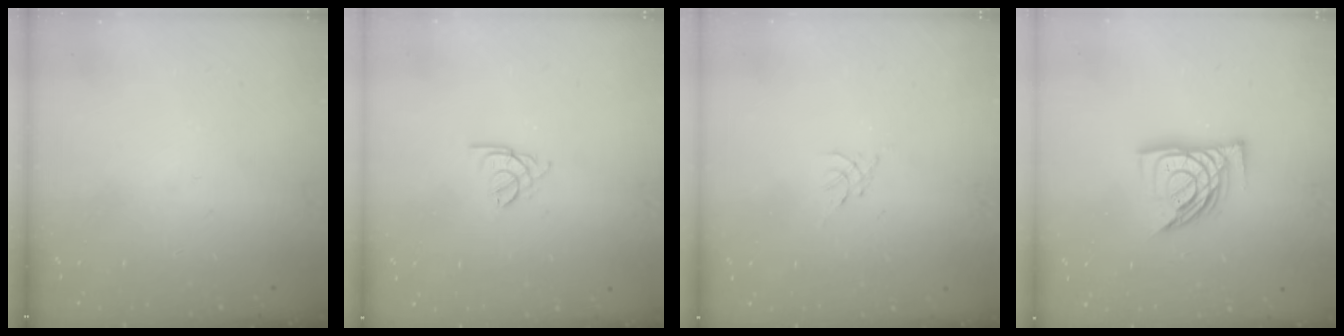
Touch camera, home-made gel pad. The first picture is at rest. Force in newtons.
{"total": 1.8, "press": 1.7, "slide": 0.5}
{"total": 0.0}
{"total": 12.1, "press": 12.0, "slide": 1.4}